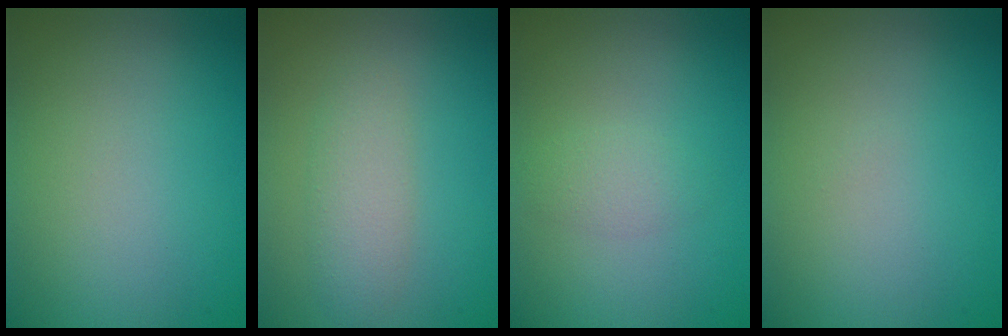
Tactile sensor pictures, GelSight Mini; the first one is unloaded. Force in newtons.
{"total": 2.6, "press": 2.6, "slide": 0.1}
{"total": 1.5, "press": 1.5, "slide": 0.0}
{"total": 0.0}